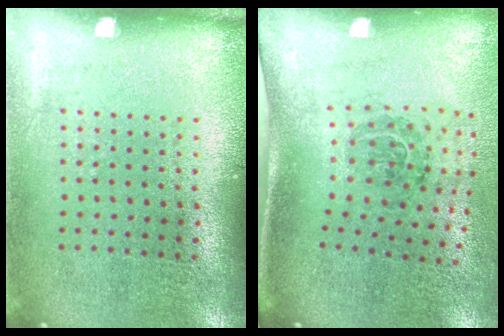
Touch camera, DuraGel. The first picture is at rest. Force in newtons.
{"total": 1.9, "press": 1.2, "slide": 1.4}